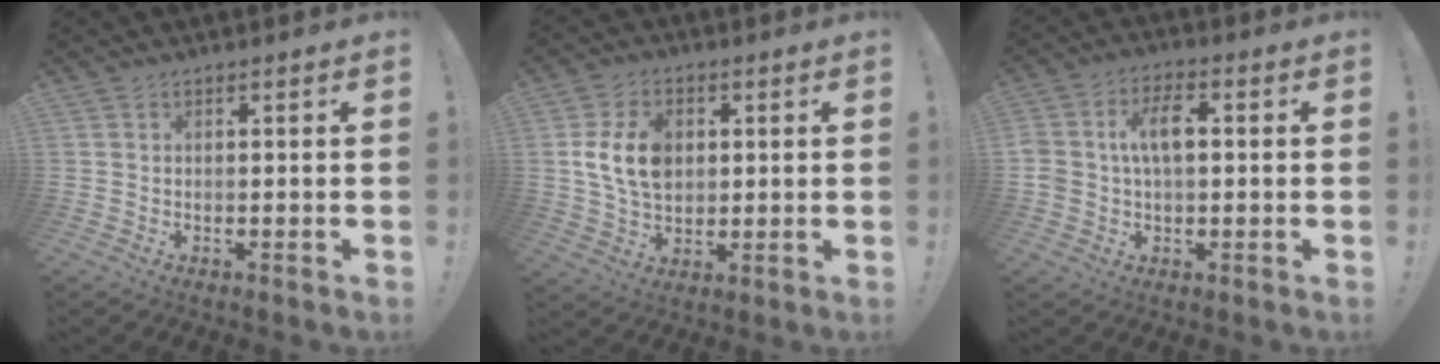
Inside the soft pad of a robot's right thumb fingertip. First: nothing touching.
{"total": 12.6, "force": [2.0, 9.1, 8.5], "torque": [-0.163, 0.004, 0.038]}
{"total": 8.9, "force": [0.8, 5.4, 7.0], "torque": [-0.123, 0.014, 0.015]}